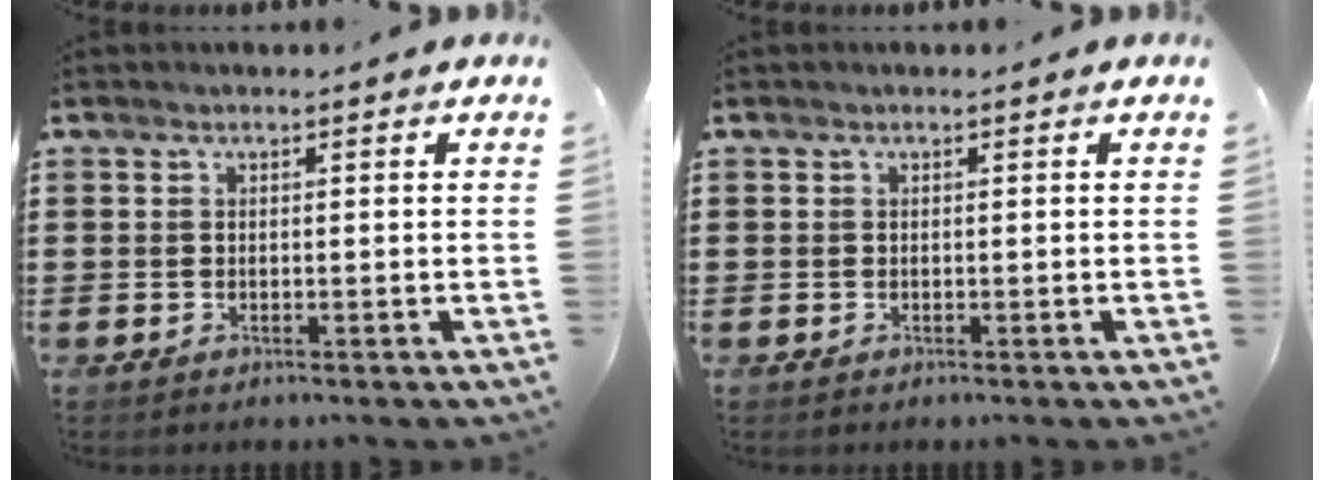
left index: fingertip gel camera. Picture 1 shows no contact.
{"total": 0.0}